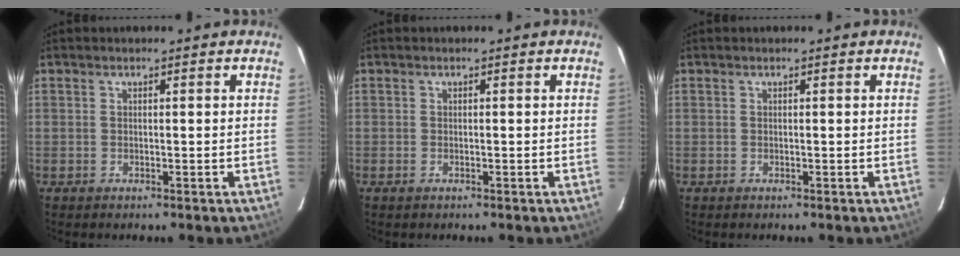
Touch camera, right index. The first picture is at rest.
{"total": 0.6, "force": [-0.4, 0.3, 0.3], "torque": [-0.007, -0.002, -0.008]}
{"total": 0.0}